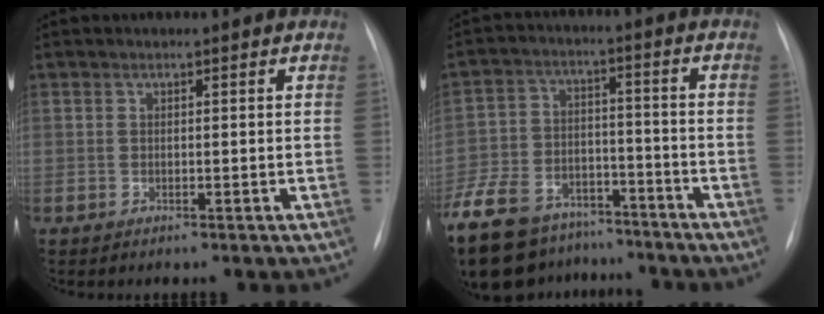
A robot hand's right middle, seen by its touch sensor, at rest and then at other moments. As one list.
[{"total": 22.6, "force": [-17.0, 11.5, 9.6], "torque": [-0.268, -0.017, -0.269]}]